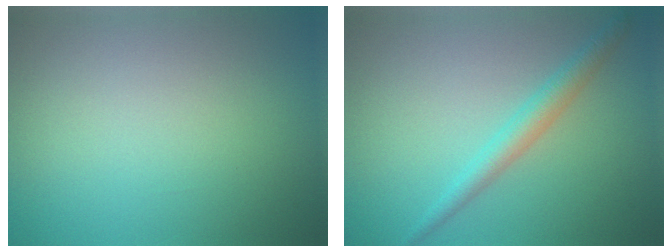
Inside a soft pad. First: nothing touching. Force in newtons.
{"total": 2.4, "press": 2.4, "slide": 0.0}